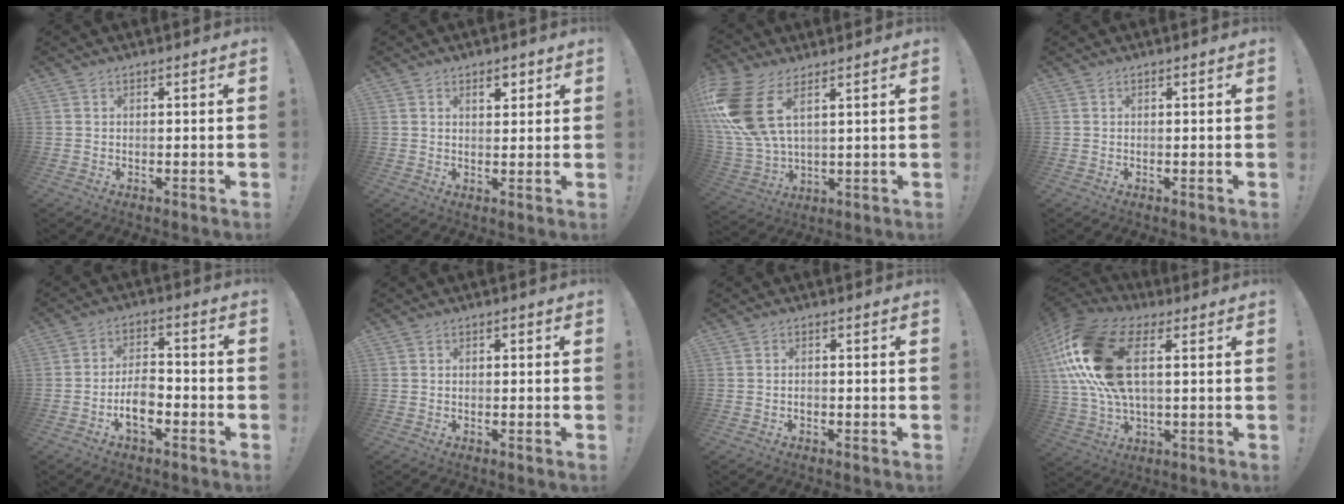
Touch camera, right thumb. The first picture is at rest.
{"total": 3.5, "force": [2.0, 1.9, 2.2], "torque": [-0.023, -0.004, 0.031]}
{"total": 15.8, "force": [7.4, 8.0, 11.5], "torque": [-0.238, -0.041, 0.135]}
{"total": 0.0}
{"total": 8.1, "force": [-3.6, 4.1, 5.9], "torque": [-0.114, 0.011, -0.063]}
{"total": 0.8, "force": [-0.1, 0.6, 0.5], "torque": [-0.005, 0.002, -0.003]}
{"total": 0.9, "force": [-0.6, 0.4, 0.5], "torque": [-0.009, 0.003, -0.011]}
{"total": 22.2, "force": [5.8, 12.1, 17.7], "torque": [-0.344, -0.010, 0.105]}